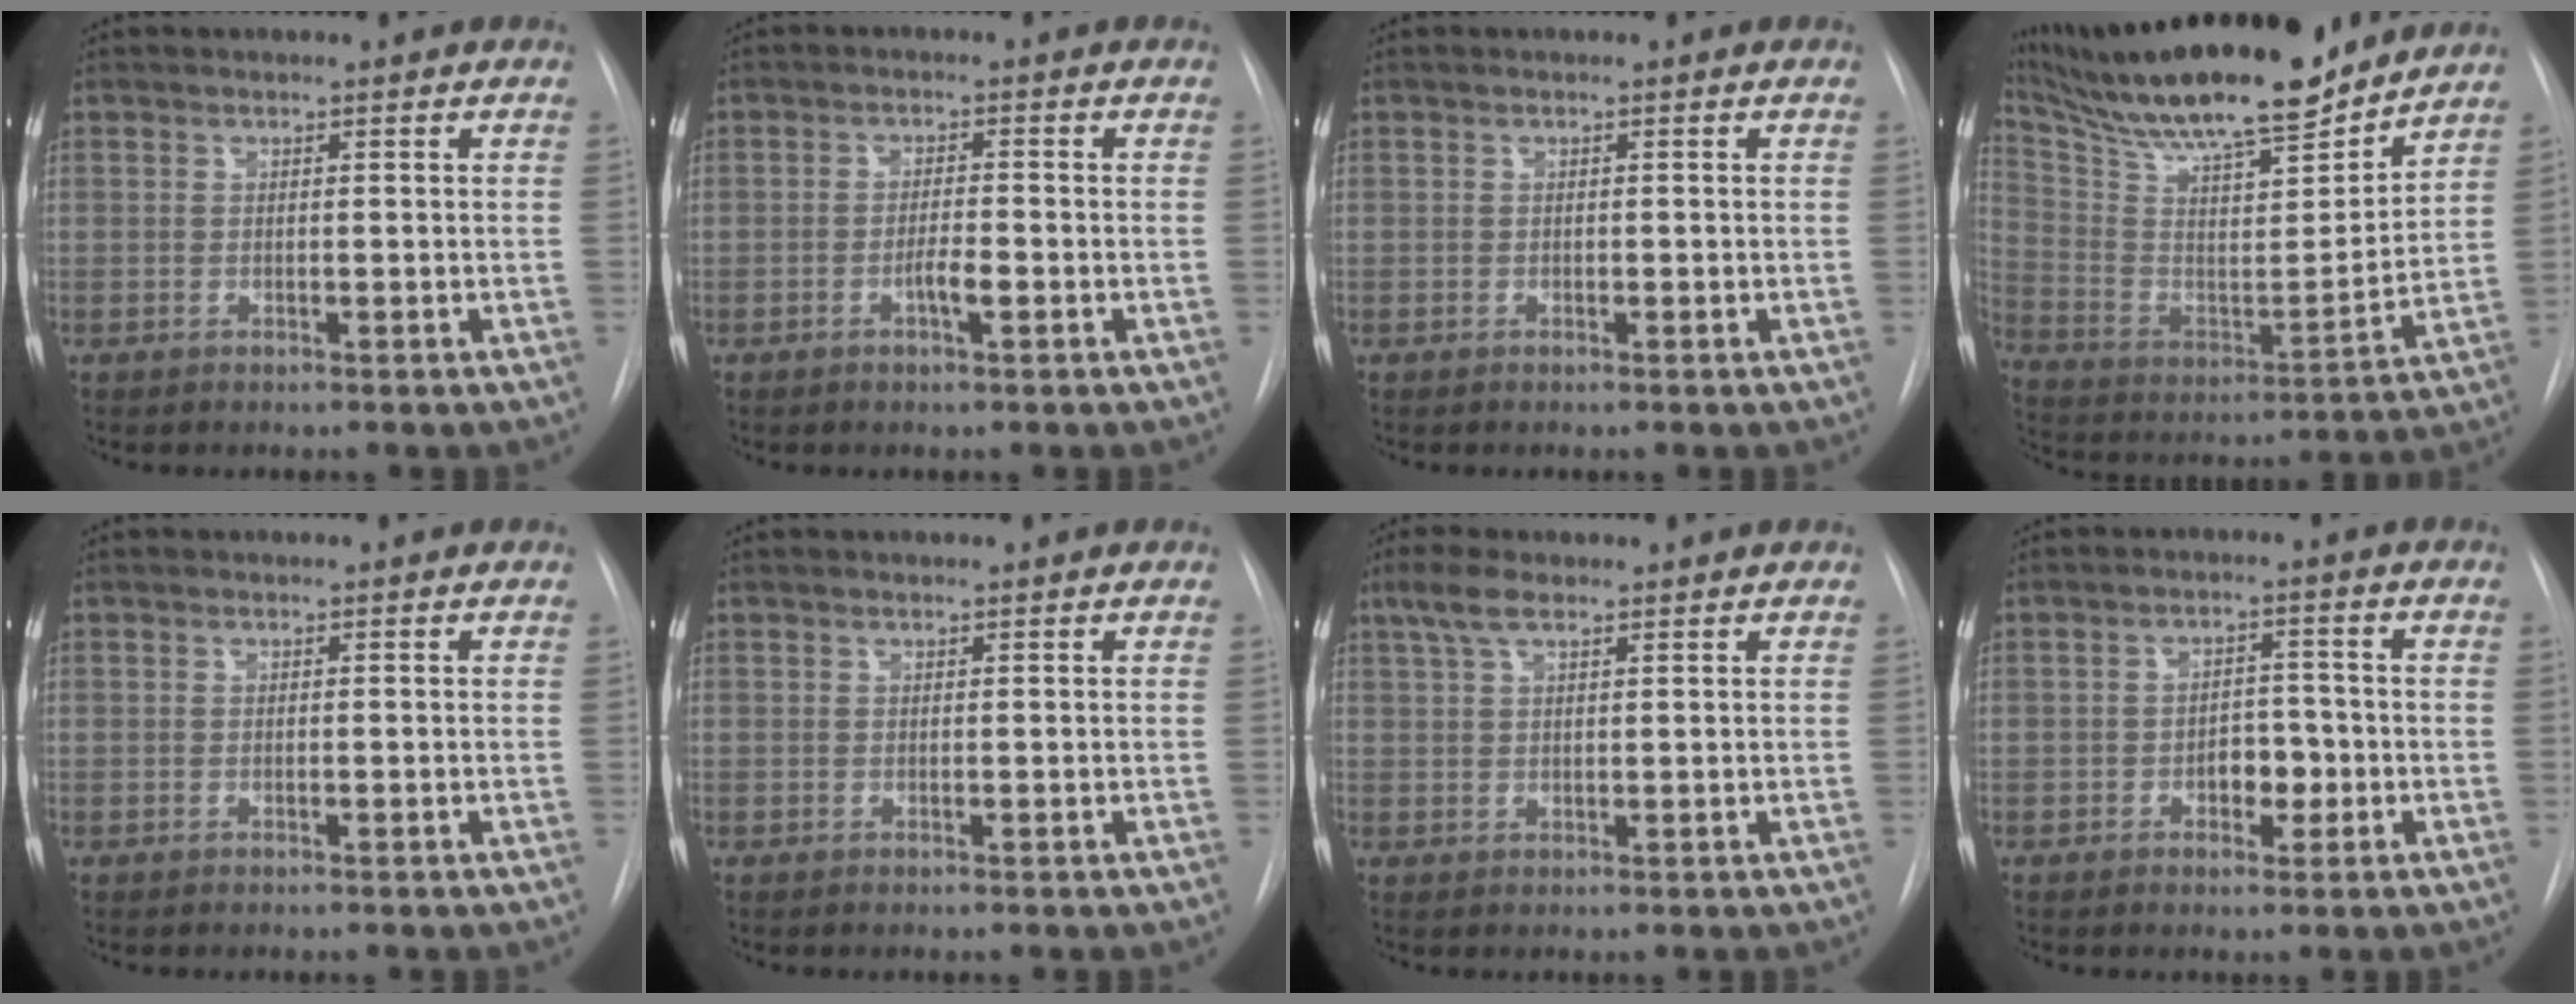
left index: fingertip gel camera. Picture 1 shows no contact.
{"total": 2.5, "force": [-1.1, 0.4, 2.3], "torque": [-0.038, 0.002, -0.018]}
{"total": 0.0}
{"total": 25.0, "force": [21.3, 4.2, 12.4], "torque": [-0.229, -0.002, 0.343]}
{"total": 0.0}
{"total": 0.6, "force": [0.5, 0.0, 0.2], "torque": [-0.005, 0.006, 0.011]}
{"total": 4.0, "force": [2.8, 1.1, 2.6], "torque": [-0.062, 0.015, 0.058]}
{"total": 4.0, "force": [-1.2, 2.5, 2.9], "torque": [-0.034, 0.007, -0.015]}